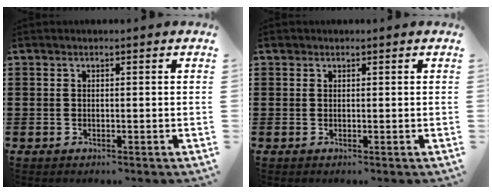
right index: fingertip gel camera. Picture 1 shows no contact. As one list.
[{"total": 0.5, "force": [0.4, 0.4, 0.0], "torque": [0.000, 0.003, 0.007]}]